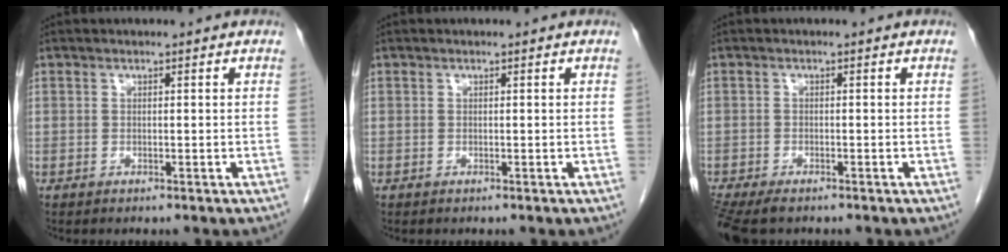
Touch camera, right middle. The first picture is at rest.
{"total": 0.0}
{"total": 6.5, "force": [-5.0, 2.2, 3.5], "torque": [-0.065, -0.014, -0.084]}